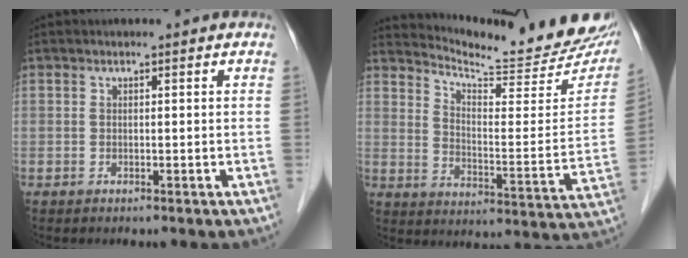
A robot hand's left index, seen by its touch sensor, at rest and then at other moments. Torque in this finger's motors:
{"motor_torque": [-0.93, -1.07, 0.08, 0.02]}